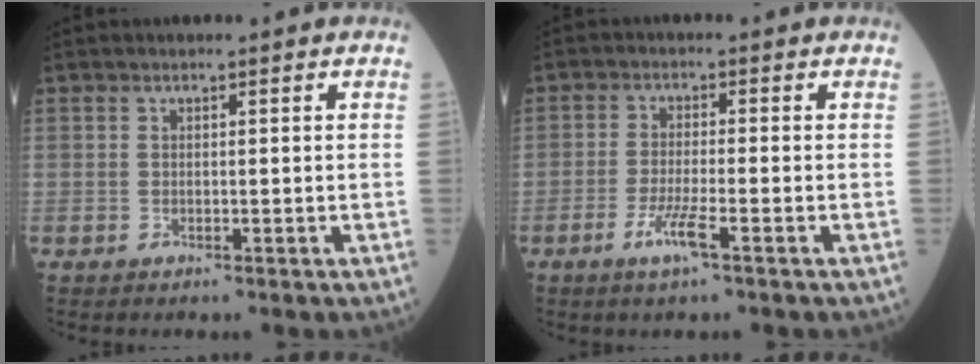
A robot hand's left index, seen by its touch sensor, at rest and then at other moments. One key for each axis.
{"total": 4.1, "fx": -2.2, "fy": 0.0, "fz": 3.4, "tx": -0.076, "ty": -0.008, "tz": -0.044}